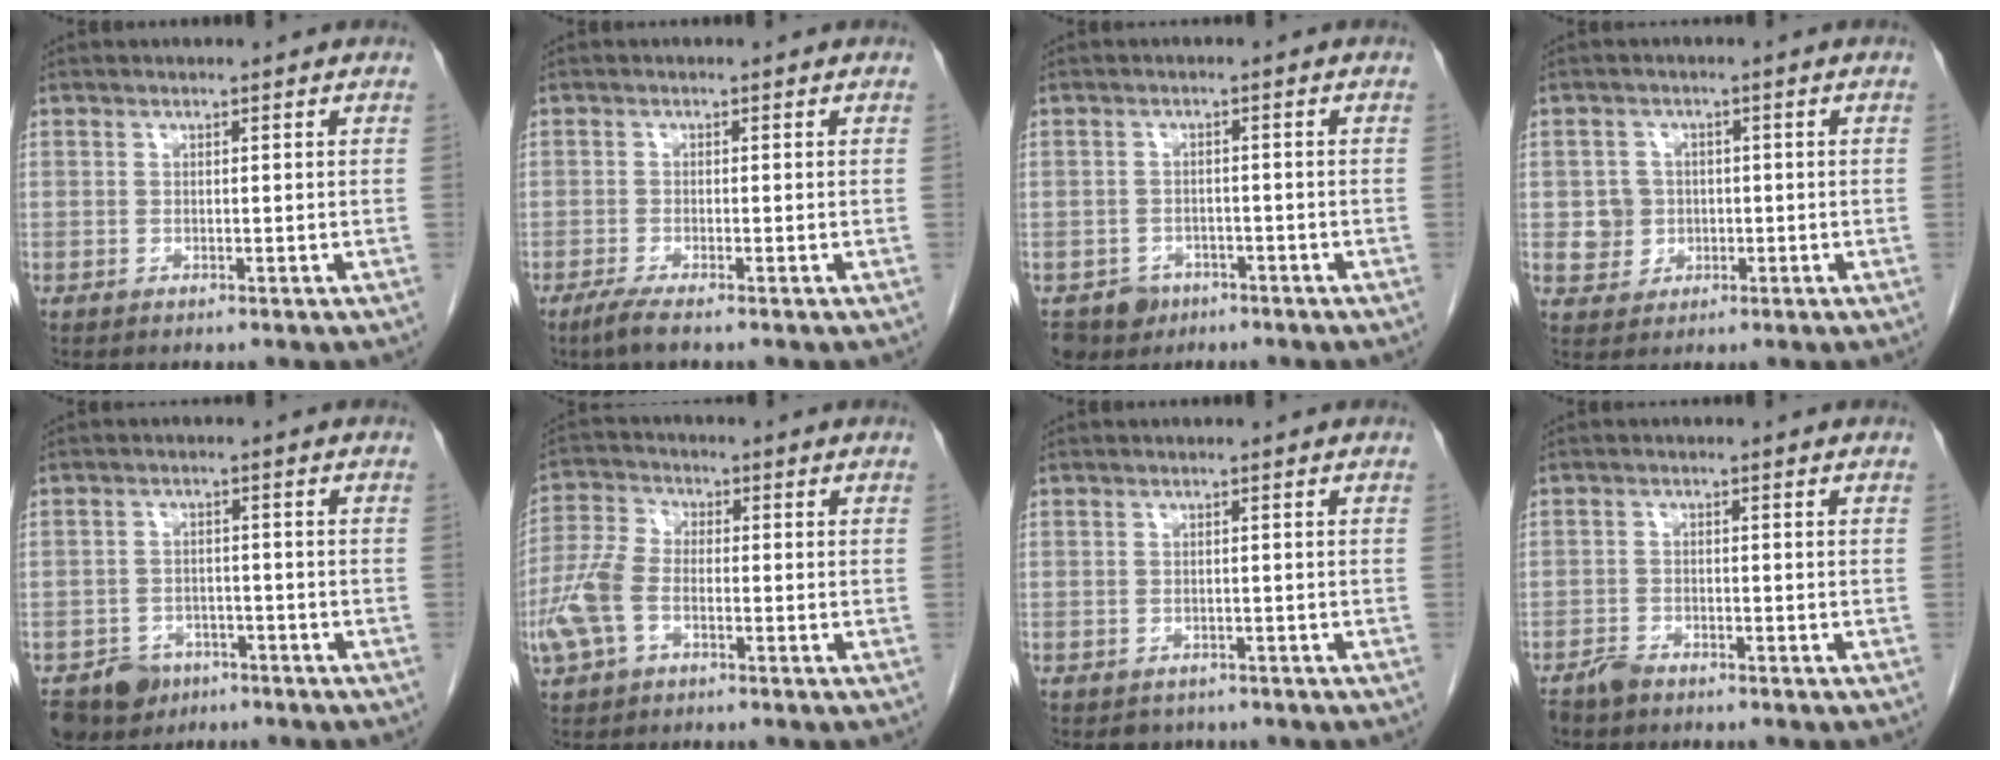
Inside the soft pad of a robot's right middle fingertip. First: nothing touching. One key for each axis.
{"total": 2.3, "fx": -1.7, "fy": -0.1, "fz": 1.6, "tx": -0.041, "ty": -0.008, "tz": -0.037}
{"total": 4.1, "fx": -2.6, "fy": 3.1, "fz": 0.3, "tx": -0.001, "ty": 0.005, "tz": -0.039}
{"total": 3.9, "fx": -0.1, "fy": 3.8, "fz": 0.6, "tx": -0.006, "ty": 0.011, "tz": 0.004}
{"total": 6.1, "fx": -4.2, "fy": 4.3, "fz": 1.3, "tx": -0.021, "ty": 0.004, "tz": -0.064}
{"total": 7.5, "fx": -2.5, "fy": 4.4, "fz": 5.5, "tx": -0.153, "ty": 0.007, "tz": -0.055}
{"total": 2.4, "fx": -1.9, "fy": 1.5, "fz": 0.2, "tx": -0.007, "ty": 0.004, "tz": -0.025}
{"total": 2.1, "fx": -1.9, "fy": 0.7, "fz": 0.7, "tx": -0.019, "ty": -0.002, "tz": -0.033}